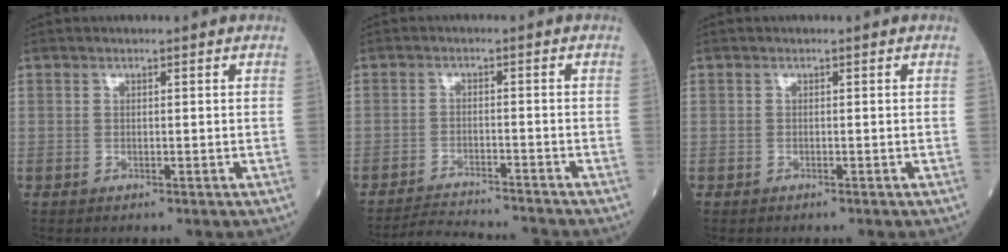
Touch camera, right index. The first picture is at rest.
{"total": 8.1, "force": [-8.0, -0.2, 1.2], "torque": [-0.019, -0.006, -0.130]}
{"total": 0.0}